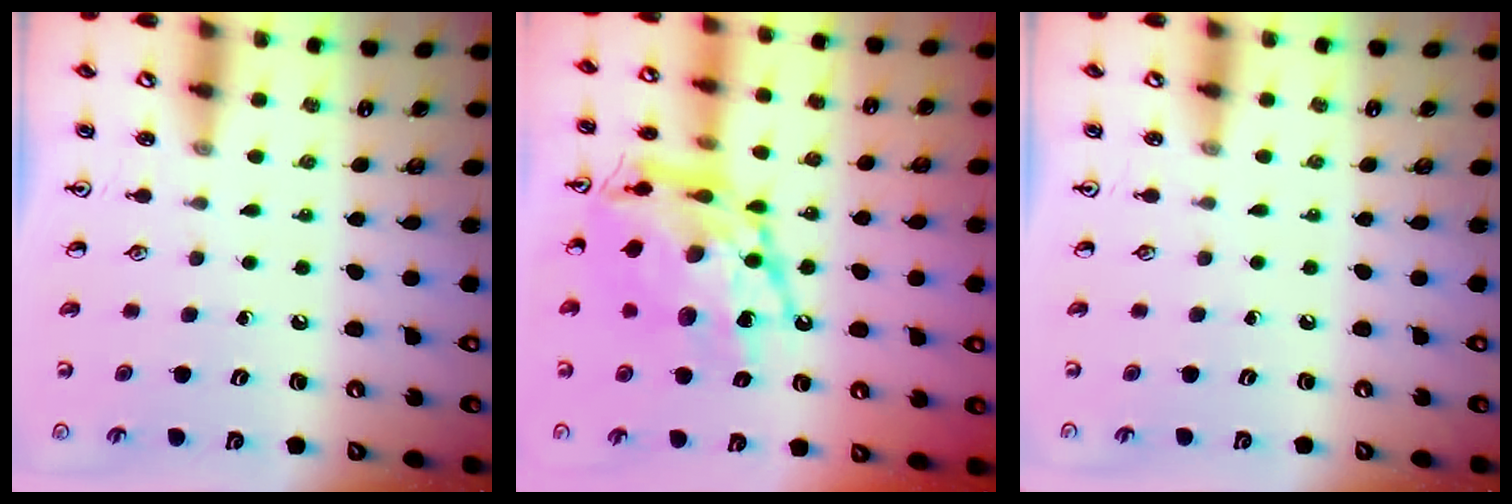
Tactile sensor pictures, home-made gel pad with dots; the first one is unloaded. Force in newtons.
{"total": 20.4, "press": 20.3, "slide": 2.0}
{"total": 0.0}